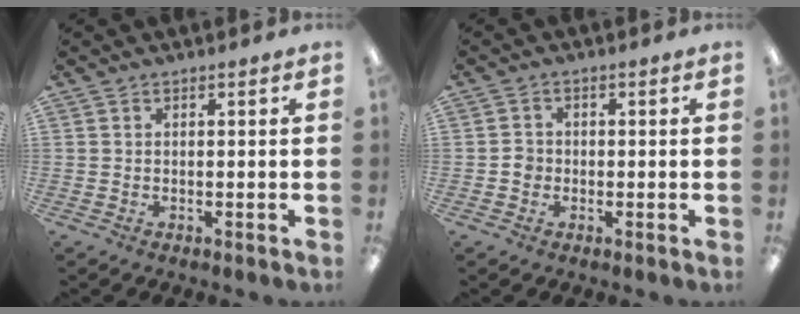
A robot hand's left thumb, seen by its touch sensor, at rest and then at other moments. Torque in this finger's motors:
{"motor_torque": [-0.11, 0.09, 0.05, -0.13, 0.01]}